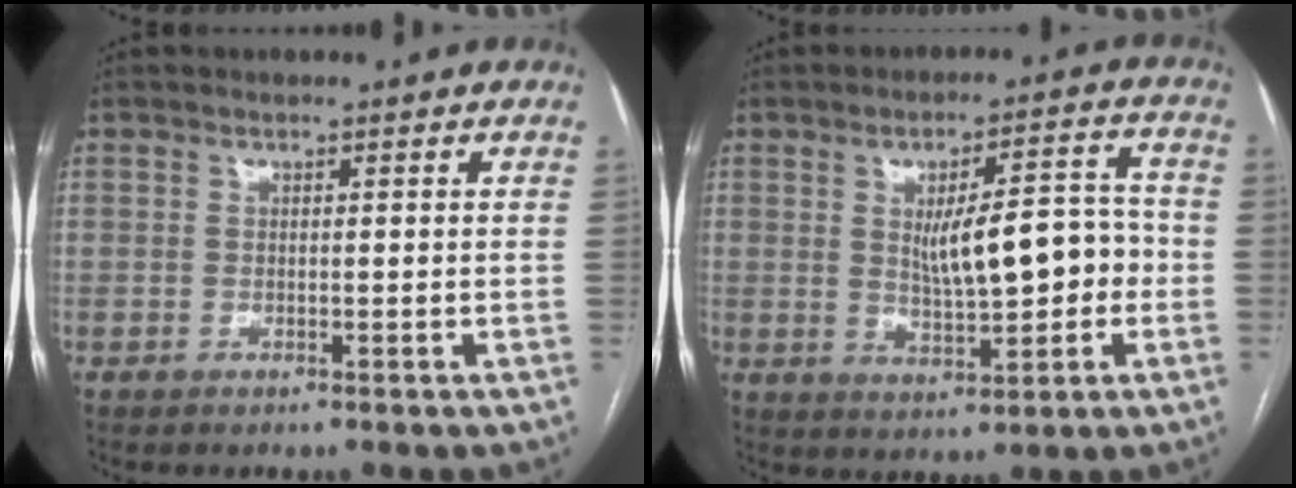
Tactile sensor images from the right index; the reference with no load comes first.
{"total": 10.0, "force": [-0.3, 3.1, 9.6], "torque": [-0.147, 0.019, 0.006]}